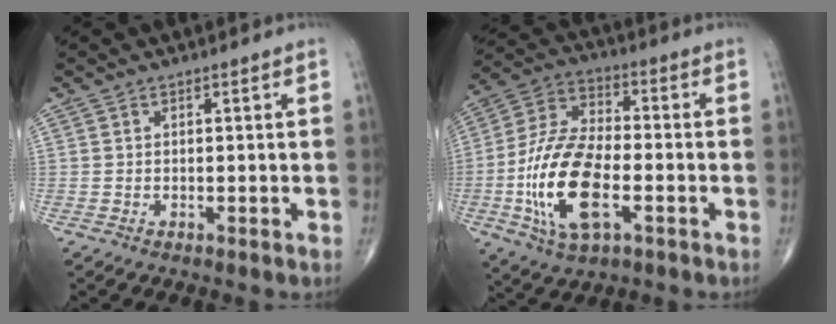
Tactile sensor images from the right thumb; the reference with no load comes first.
{"total": 18.1, "force": [-4.7, 8.8, 15.2], "torque": [-0.302, 0.019, -0.086]}